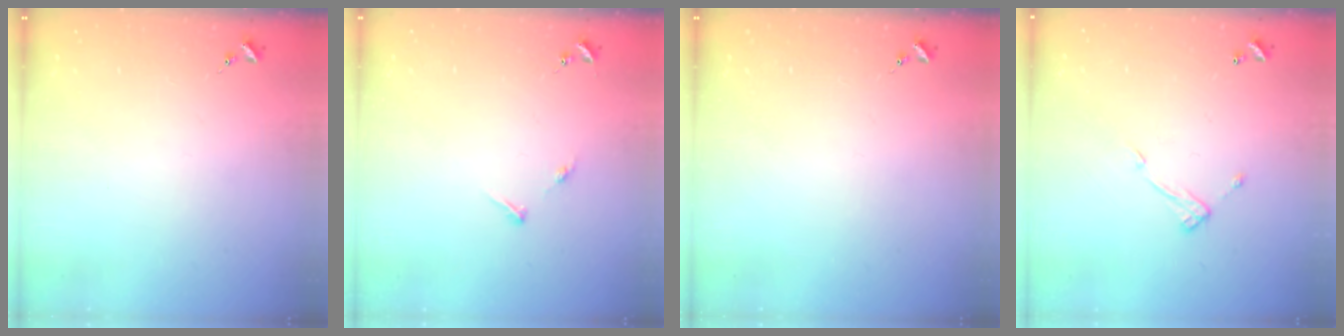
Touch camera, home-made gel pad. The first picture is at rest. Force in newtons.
{"total": 5.2, "press": 5.2, "slide": 0.6}
{"total": 0.0}
{"total": 8.2, "press": 8.1, "slide": 0.4}